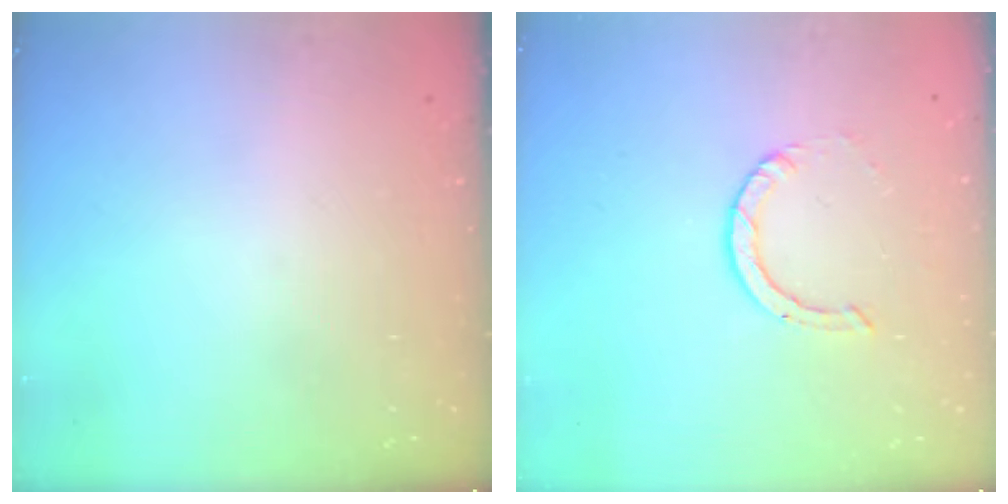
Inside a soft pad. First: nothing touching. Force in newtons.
{"total": 2.2, "press": 2.2, "slide": 0.2}